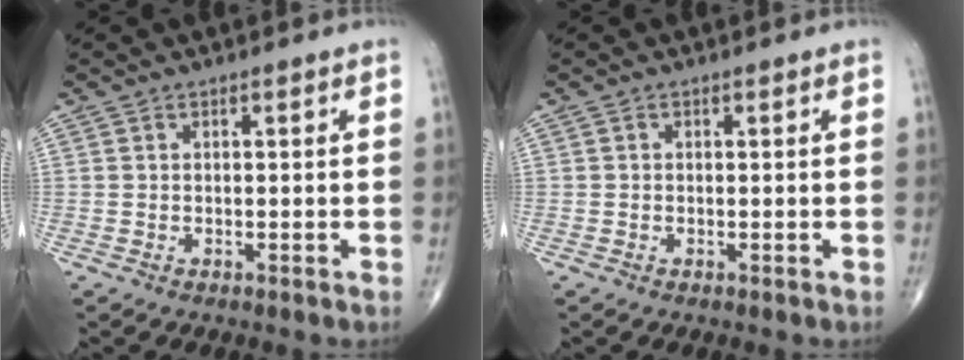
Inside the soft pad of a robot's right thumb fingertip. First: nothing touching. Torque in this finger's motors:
{"motor_torque": [-0.16, -0.16, -0.27, -0.24, 0.01]}